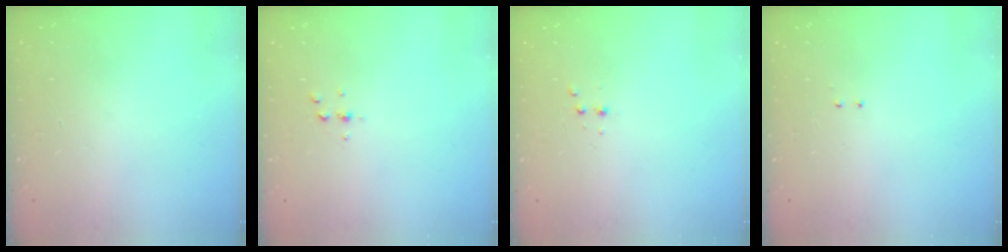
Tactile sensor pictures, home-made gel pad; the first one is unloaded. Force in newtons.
{"total": 2.5, "press": 2.4, "slide": 0.2}
{"total": 2.5, "press": 2.4, "slide": 0.5}
{"total": 2.0, "press": 2.0, "slide": 0.4}